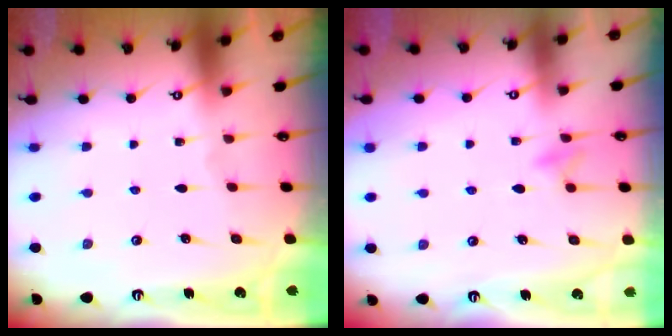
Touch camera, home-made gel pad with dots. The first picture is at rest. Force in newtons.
{"total": 7.3, "press": 7.2, "slide": 0.7}